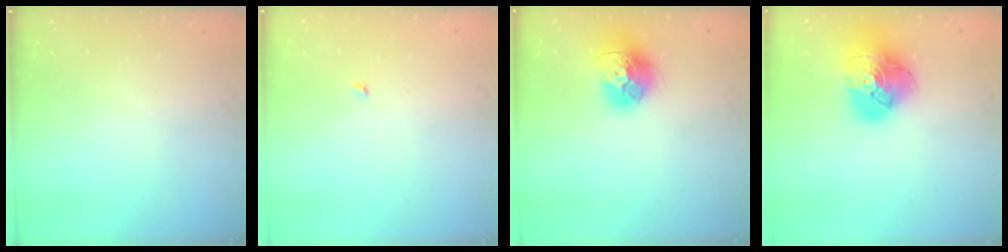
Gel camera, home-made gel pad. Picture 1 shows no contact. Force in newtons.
{"total": 1.9, "press": 1.9, "slide": 0.3}
{"total": 15.3, "press": 15.2, "slide": 1.7}
{"total": 18.6, "press": 18.5, "slide": 2.0}